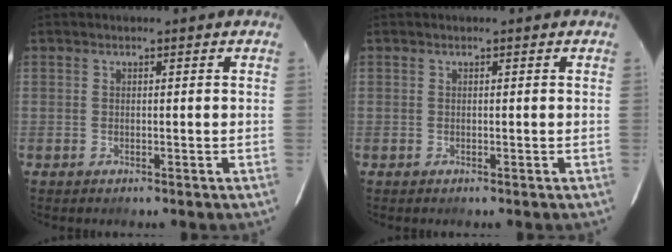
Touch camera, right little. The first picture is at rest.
{"total": 0.0}